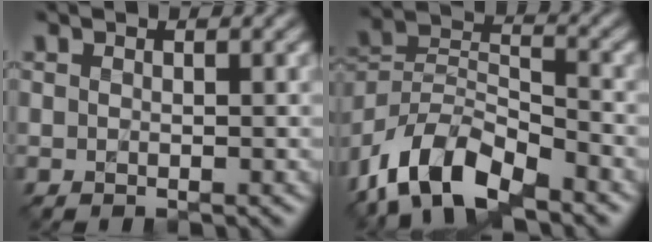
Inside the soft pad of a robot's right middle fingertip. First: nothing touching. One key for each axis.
{"total": 9.4, "fx": -6.7, "fy": 3.8, "fz": 5.4, "tx": -0.096, "ty": -0.001, "tz": -0.141}